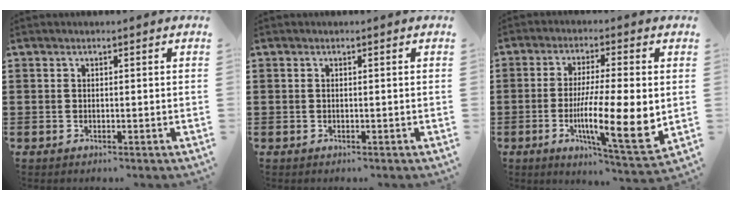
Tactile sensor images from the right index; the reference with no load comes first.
{"total": 0.0}
{"total": 12.6, "force": [-1.7, 2.2, 12.3], "torque": [-0.212, -0.021, -0.031]}